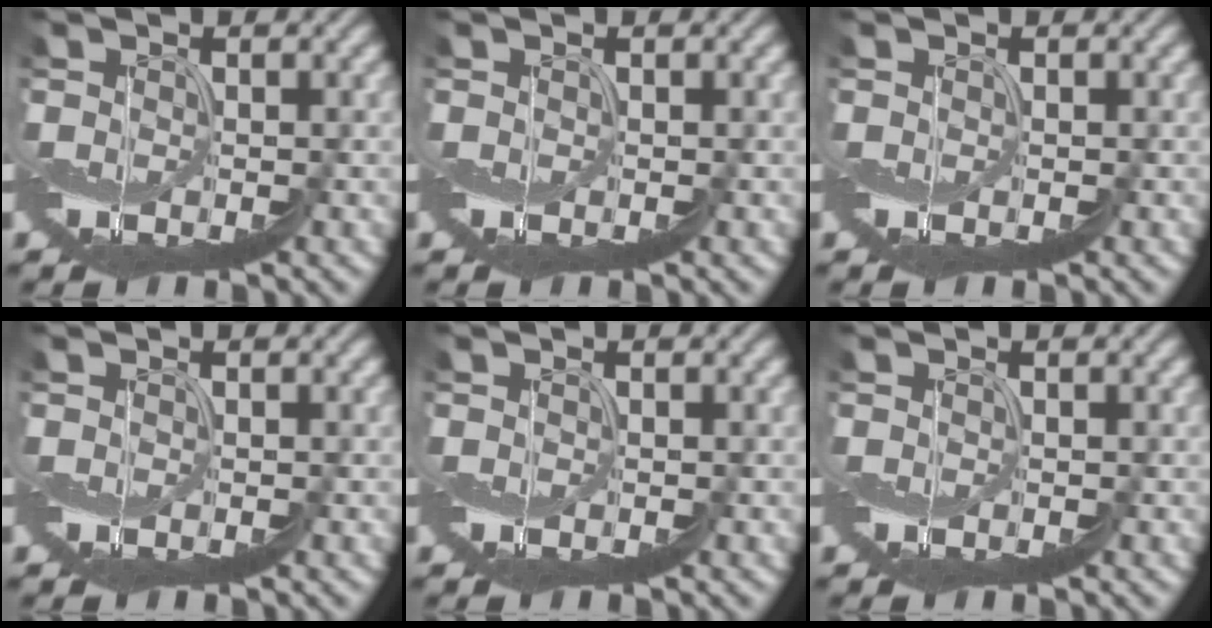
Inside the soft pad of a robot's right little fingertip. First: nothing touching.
{"total": 0.0}
{"total": 0.0}
{"total": 0.0}
{"total": 0.0}
{"total": 0.0}